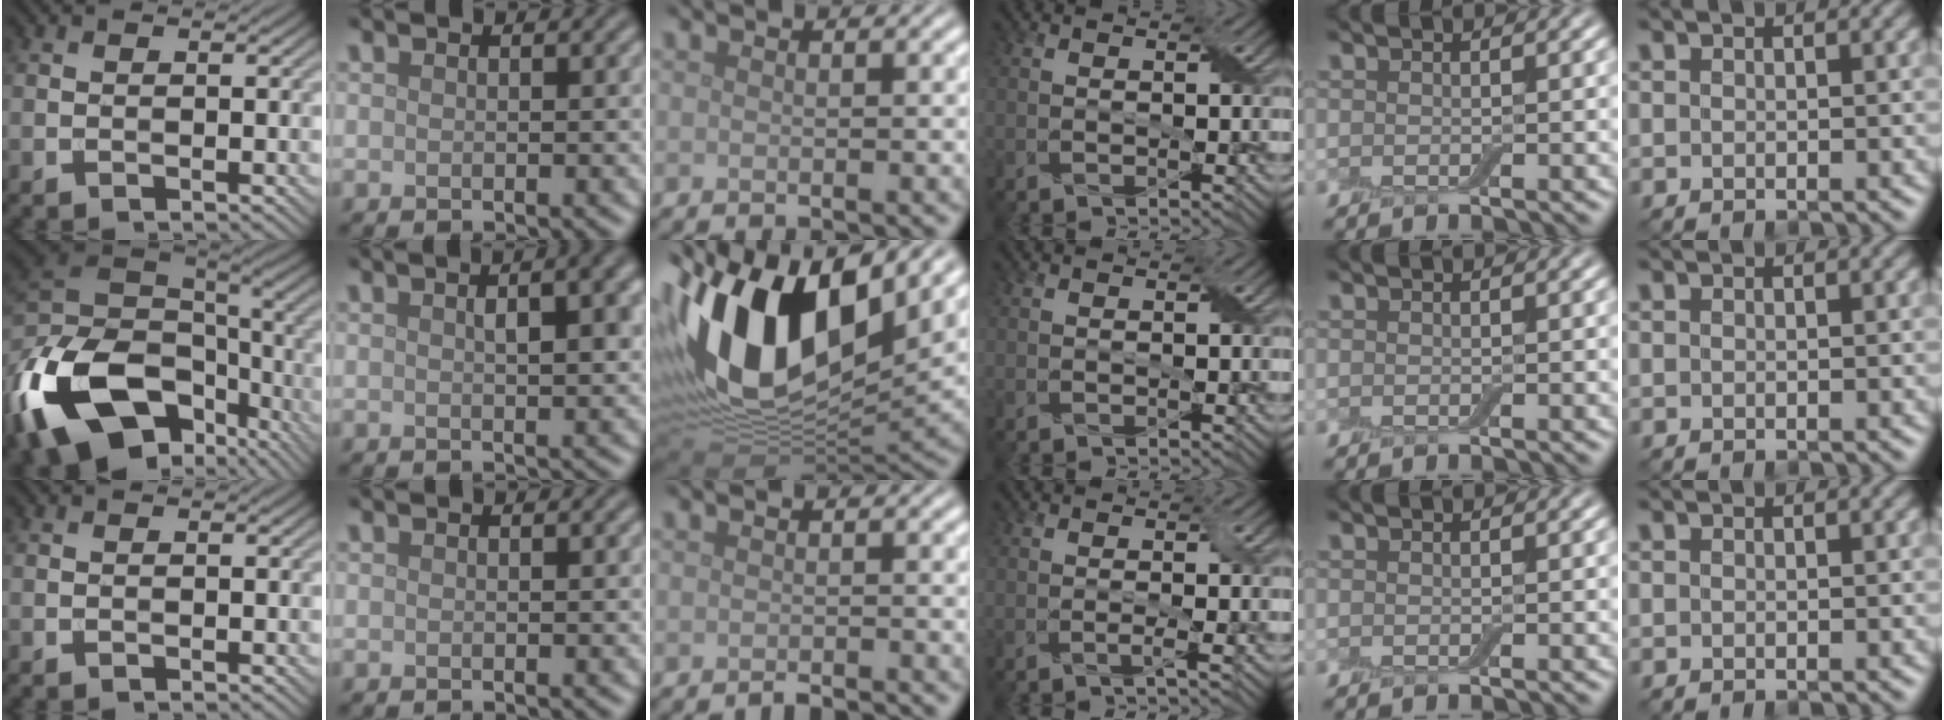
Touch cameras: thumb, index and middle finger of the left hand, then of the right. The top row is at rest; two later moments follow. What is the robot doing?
{"motion": "peel", "object": "aluminum foil"}